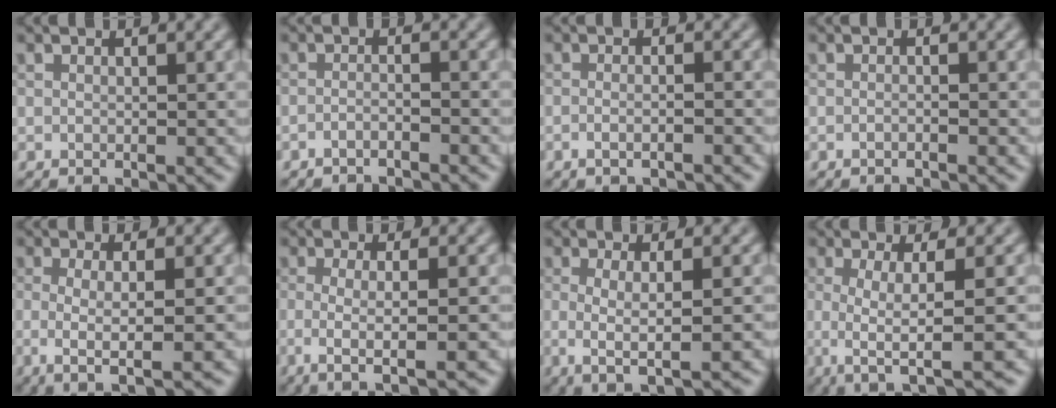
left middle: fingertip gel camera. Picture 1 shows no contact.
{"total": 1.7, "force": [-1.7, 0.0, 0.2], "torque": [-0.005, 0.000, -0.029]}
{"total": 1.8, "force": [-1.2, 0.4, 1.3], "torque": [-0.022, -0.001, -0.026]}
{"total": 0.9, "force": [-0.8, 0.1, 0.3], "torque": [-0.006, -0.003, -0.016]}
{"total": 3.3, "force": [-0.9, 0.6, 3.2], "torque": [-0.060, -0.005, -0.011]}
{"total": 3.7, "force": [-0.9, 0.7, 3.5], "torque": [-0.062, -0.004, -0.014]}
{"total": 3.1, "force": [-0.8, 0.6, 3.0], "torque": [-0.059, -0.005, -0.009]}
{"total": 4.7, "force": [-1.1, 0.9, 4.5], "torque": [-0.076, -0.003, -0.016]}